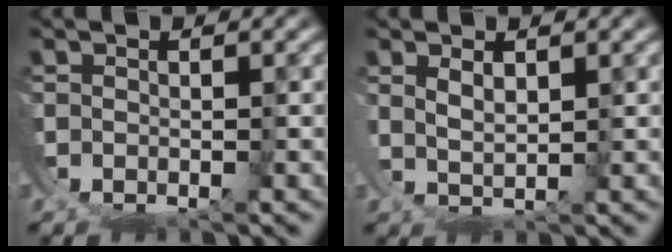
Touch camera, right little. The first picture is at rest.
{"total": 2.6, "force": [2.3, 1.1, 0.6], "torque": [-0.018, 0.007, 0.031]}